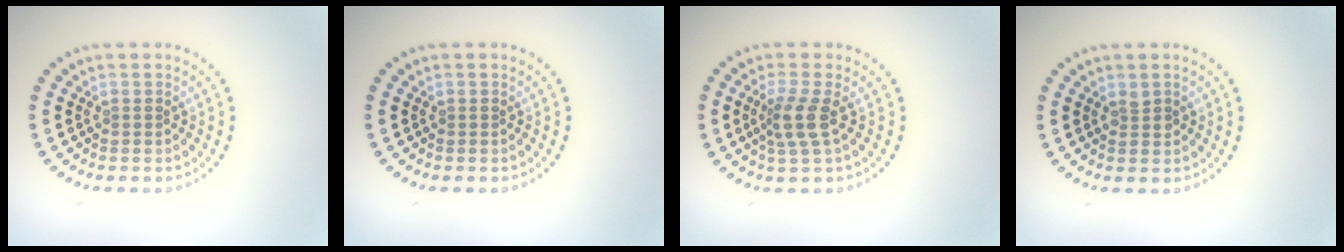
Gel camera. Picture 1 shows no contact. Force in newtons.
{"total": 0.0}
{"total": 2.7, "press": 2.1, "slide": 1.7}
{"total": 0.8, "press": 0.8, "slide": 0.2}